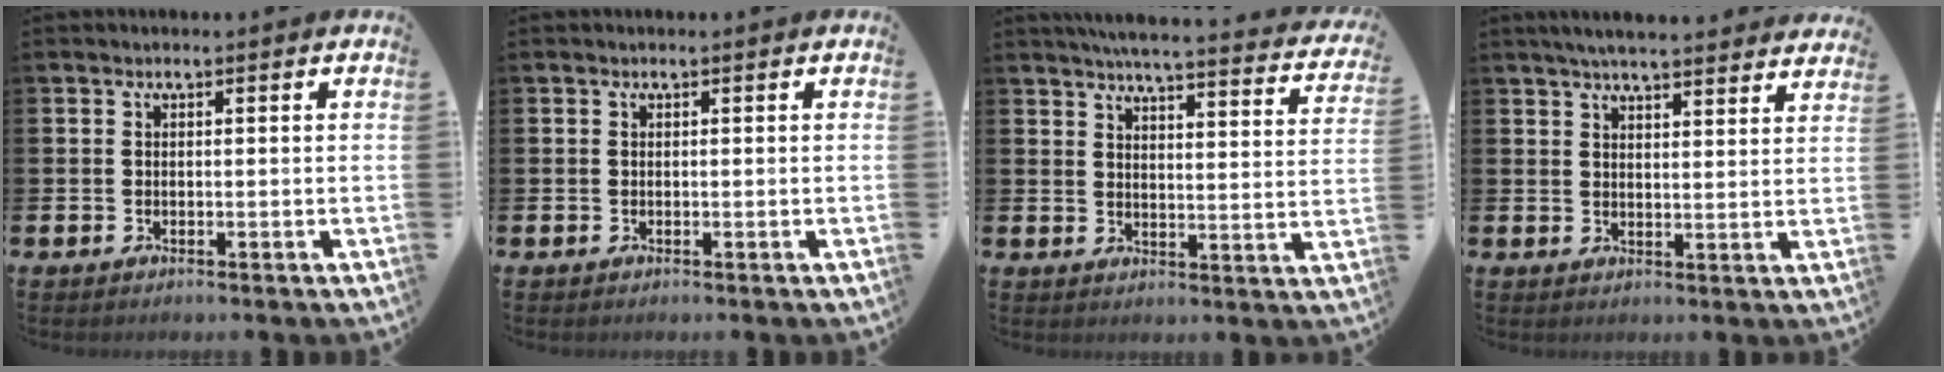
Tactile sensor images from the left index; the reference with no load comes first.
{"total": 0.0}
{"total": 5.1, "force": [4.9, 0.1, 1.4], "torque": [-0.038, -0.041, 0.081]}
{"total": 5.0, "force": [4.8, 0.2, 1.3], "torque": [-0.034, -0.020, 0.085]}